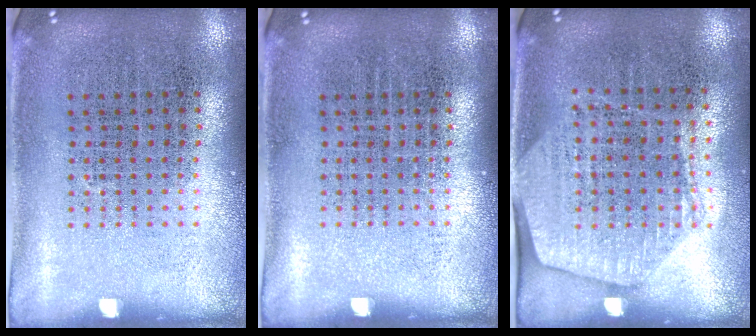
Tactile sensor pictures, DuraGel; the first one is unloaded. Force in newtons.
{"total": 0.0}
{"total": 1.6, "press": 1.4, "slide": 0.7}